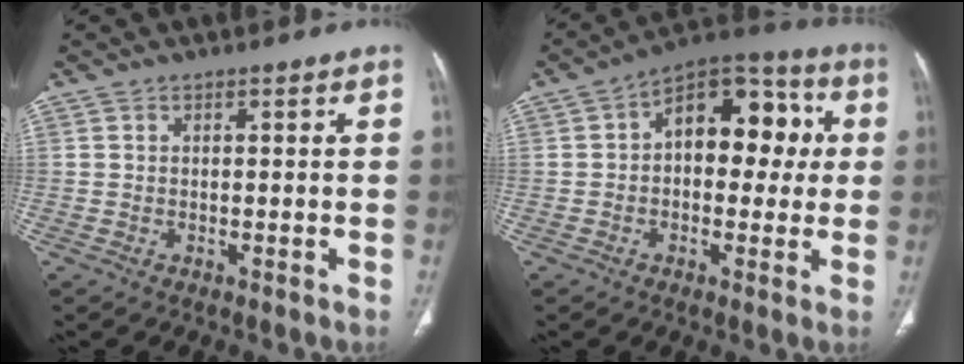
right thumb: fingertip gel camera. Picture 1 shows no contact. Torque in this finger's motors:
{"motor_torque": [1.49, 3.52, 0.68, -0.77, 0.03]}